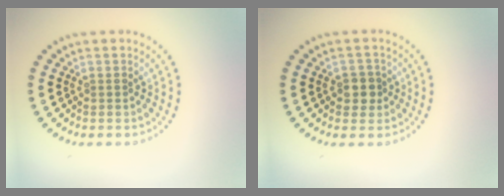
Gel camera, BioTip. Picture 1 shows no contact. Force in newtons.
{"total": 1.9, "press": 1.8, "slide": 0.7}